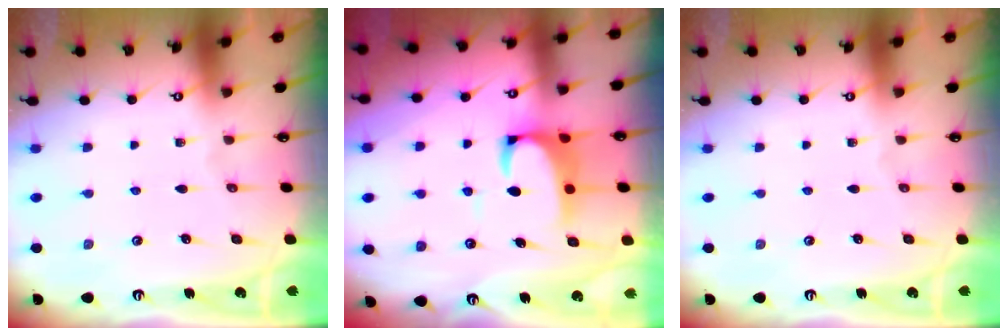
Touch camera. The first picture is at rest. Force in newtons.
{"total": 3.8, "press": 3.6, "slide": 1.2}
{"total": 0.0}